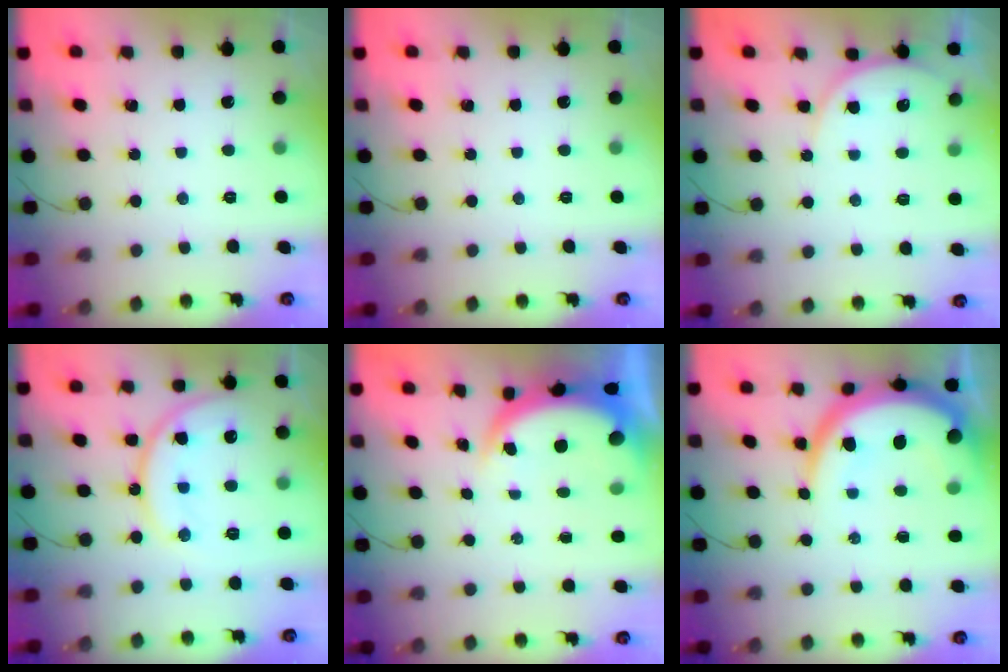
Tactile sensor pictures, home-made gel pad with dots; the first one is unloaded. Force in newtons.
{"total": 0.0}
{"total": 7.0, "press": 7.0, "slide": 0.3}
{"total": 15.0, "press": 14.9, "slide": 1.6}
{"total": 5.1, "press": 5.1, "slide": 0.1}
{"total": 14.1, "press": 14.0, "slide": 1.4}